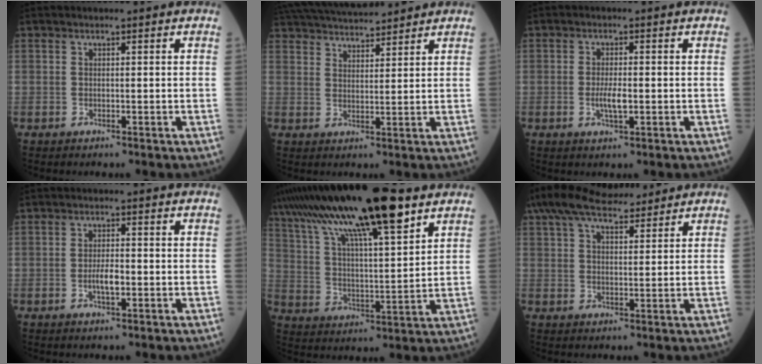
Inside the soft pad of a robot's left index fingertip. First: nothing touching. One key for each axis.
{"total": 14.1, "fx": 13.0, "fy": 2.3, "fz": 4.9, "tx": -0.096, "ty": 0.039, "tz": 0.215}
{"total": 3.0, "fx": -0.5, "fy": 0.7, "fz": 2.9, "tx": -0.062, "ty": -0.002, "tz": -0.008}
{"total": 2.9, "fx": -0.8, "fy": 0.8, "fz": 2.7, "tx": -0.054, "ty": 0.002, "tz": -0.012}
{"total": 22.4, "fx": 14.9, "fy": 2.8, "fz": 16.5, "tx": -0.305, "ty": 0.037, "tz": 0.258}
{"total": 11.9, "fx": 10.3, "fy": 2.5, "fz": 5.4, "tx": -0.105, "ty": 0.039, "tz": 0.174}